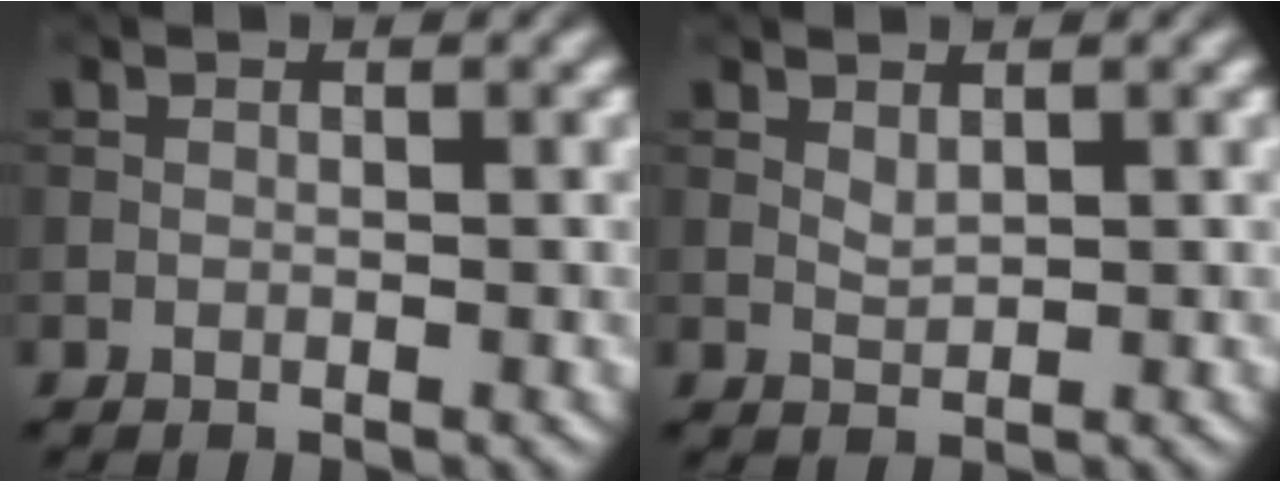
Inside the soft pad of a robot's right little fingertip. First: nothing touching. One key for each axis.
{"total": 1.0, "fx": 0.5, "fy": 0.4, "fz": 0.7, "tx": -0.021, "ty": -0.001, "tz": 0.013}